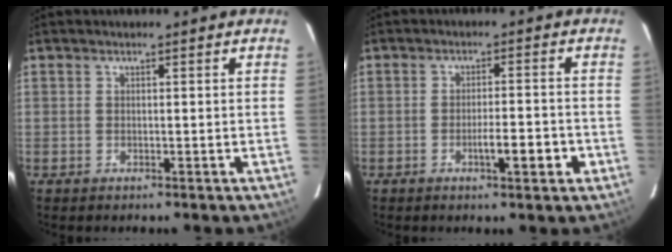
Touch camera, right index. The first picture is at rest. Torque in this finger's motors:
{"motor_torque": [0.22, -0.19, 0.10, 0.04]}